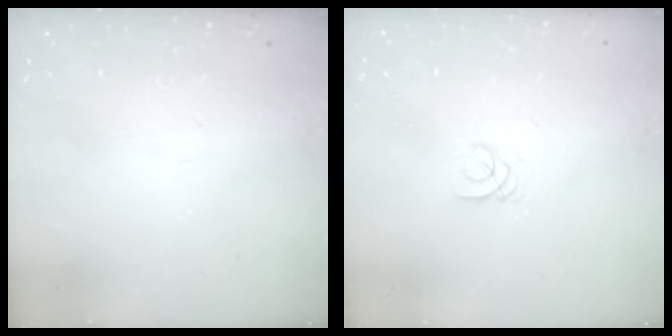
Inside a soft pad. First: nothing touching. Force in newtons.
{"total": 1.4, "press": 1.4, "slide": 0.1}